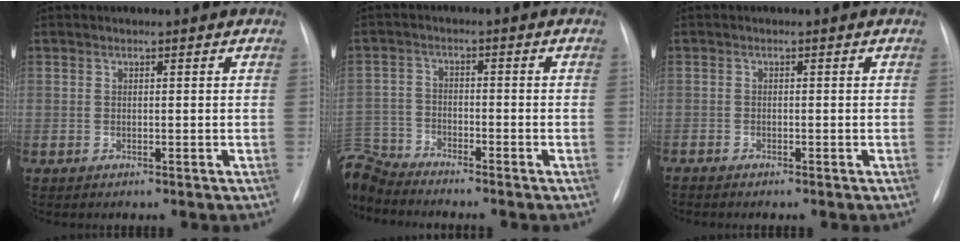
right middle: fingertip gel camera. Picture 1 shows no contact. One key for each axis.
{"total": 8.3, "fx": -8.2, "fy": 0.8, "fz": 0.8, "tx": -0.028, "ty": 0.004, "tz": -0.162}
{"total": 1.2, "fx": -1.0, "fy": 0.1, "fz": 0.5, "tx": -0.005, "ty": -0.002, "tz": -0.012}